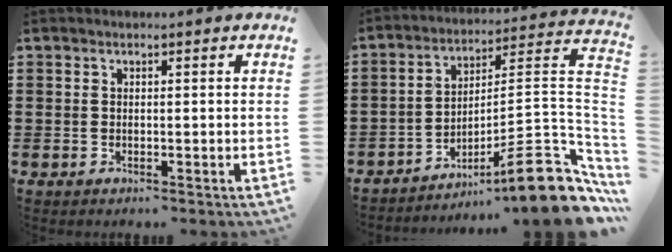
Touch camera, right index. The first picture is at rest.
{"total": 14.1, "force": [-8.8, 1.7, 10.8], "torque": [-0.139, 0.016, -0.153]}